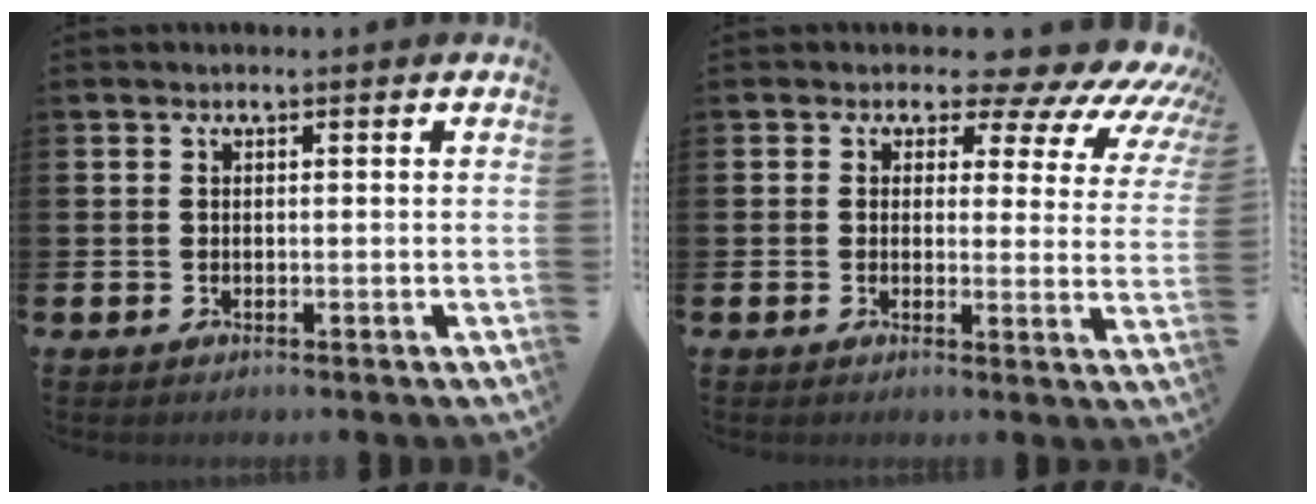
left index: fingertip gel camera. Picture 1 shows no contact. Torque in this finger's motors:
{"motor_torque": [1.55, -0.60, 0.38, 0.00]}